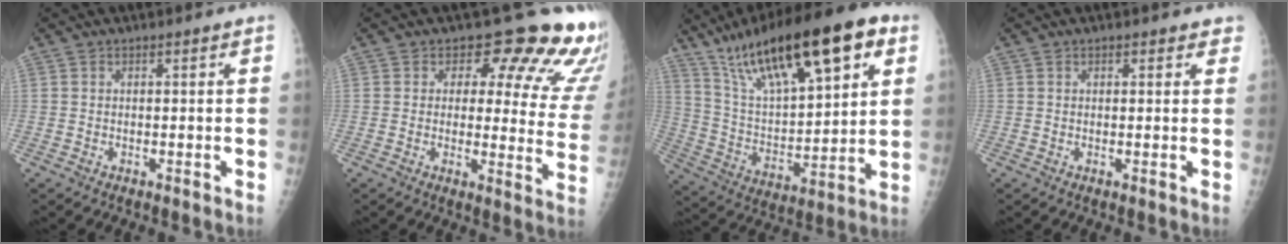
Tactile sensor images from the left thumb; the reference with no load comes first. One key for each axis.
{"total": 15.9, "fx": 12.1, "fy": 6.7, "fz": 7.9, "tx": -0.029, "ty": -0.082, "tz": 0.112}
{"total": 26.6, "fx": 14.4, "fy": 8.8, "fz": 20.5, "tx": -0.315, "ty": -0.019, "tz": 0.252}
{"total": 2.0, "fx": 1.3, "fy": 1.2, "fz": 1.0, "tx": 0.009, "ty": -0.002, "tz": 0.010}